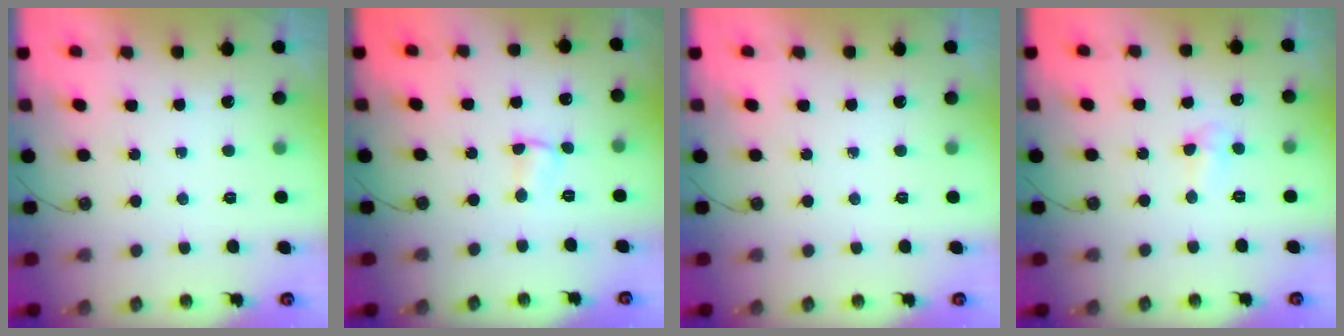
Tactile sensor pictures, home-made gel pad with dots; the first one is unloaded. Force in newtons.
{"total": 2.9, "press": 0.9, "slide": 2.7}
{"total": 0.0}
{"total": 3.5, "press": 3.4, "slide": 0.7}